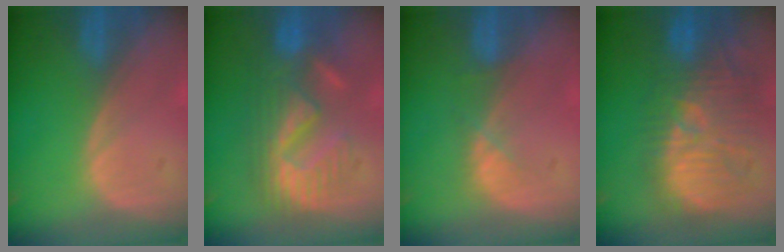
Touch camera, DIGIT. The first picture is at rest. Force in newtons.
{"total": 8.7, "press": 8.6, "slide": 1.5}
{"total": 2.3, "press": 2.2, "slide": 0.7}
{"total": 12.0, "press": 11.5, "slide": 3.4}